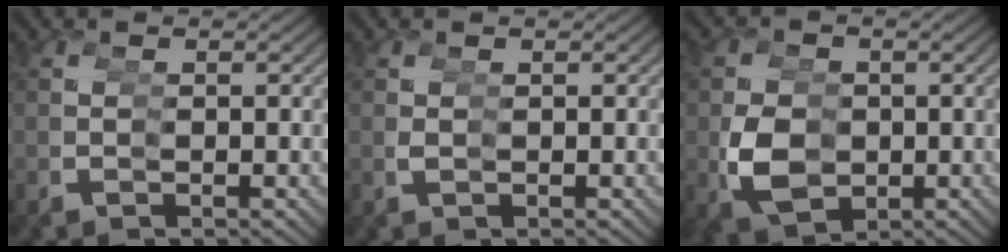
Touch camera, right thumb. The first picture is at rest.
{"total": 0.5, "force": [0.5, 0.2, 0.1], "torque": [0.004, 0.003, 0.007]}
{"total": 5.4, "force": [-0.5, 4.8, 2.4], "torque": [-0.073, -0.031, 0.014]}